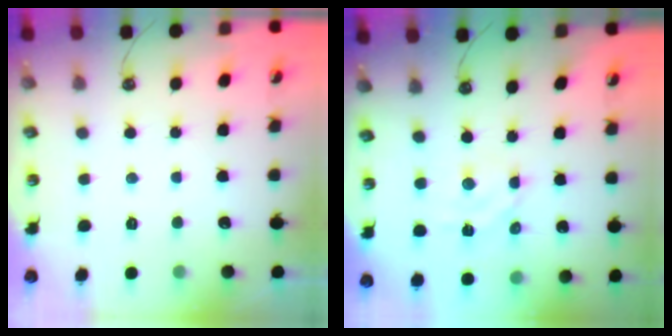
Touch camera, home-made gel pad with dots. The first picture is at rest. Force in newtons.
{"total": 4.8, "press": 4.7, "slide": 0.8}